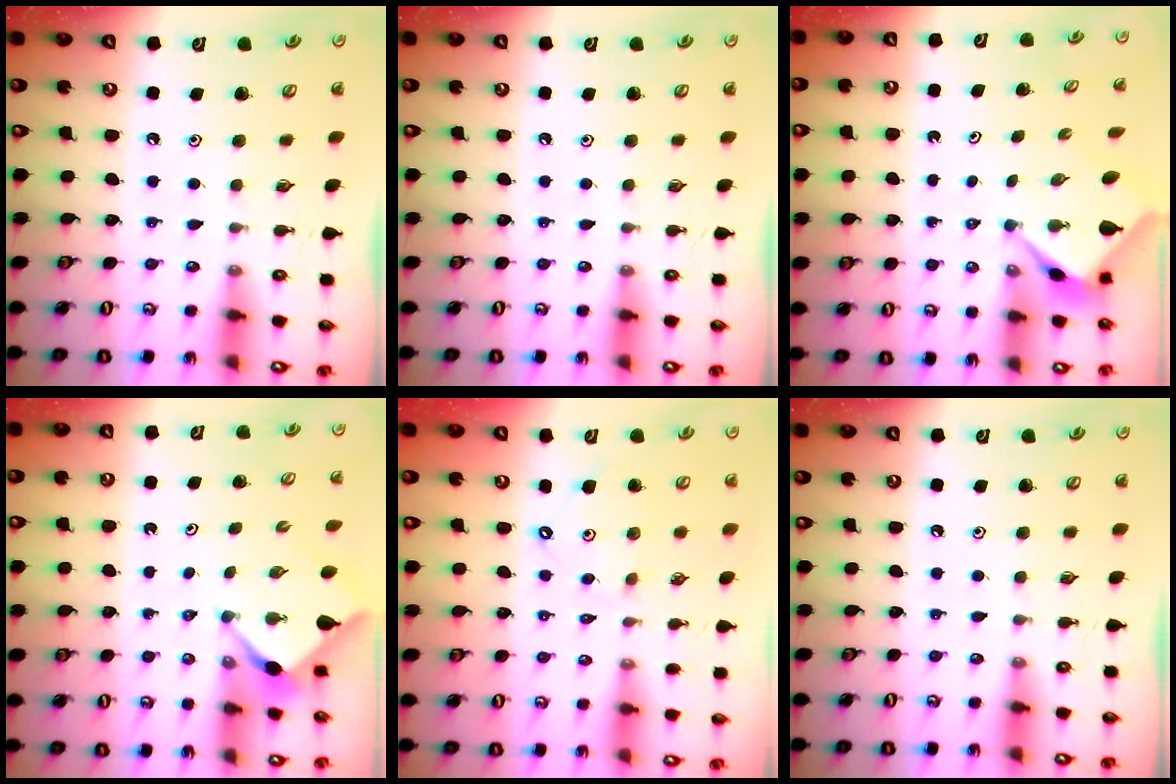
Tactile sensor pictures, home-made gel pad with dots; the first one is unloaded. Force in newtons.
{"total": 0.0}
{"total": 2.8, "press": 2.8, "slide": 0.1}
{"total": 2.6, "press": 2.5, "slide": 0.3}
{"total": 6.6, "press": 6.6, "slide": 0.7}
{"total": 0.0}